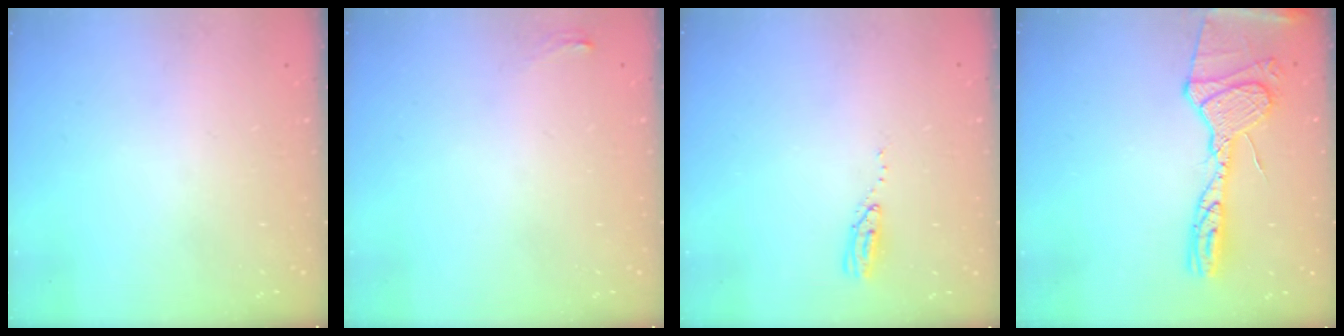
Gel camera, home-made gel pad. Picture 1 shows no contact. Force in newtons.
{"total": 3.4, "press": 3.2, "slide": 1.1}
{"total": 3.8, "press": 3.8, "slide": 0.2}
{"total": 16.1, "press": 16.0, "slide": 1.4}